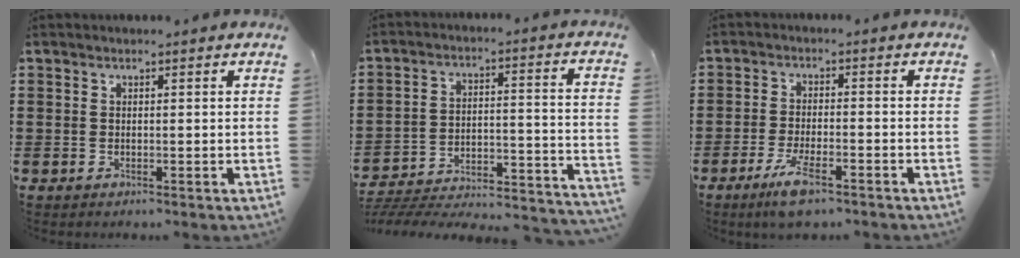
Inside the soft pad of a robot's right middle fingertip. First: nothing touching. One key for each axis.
{"total": 3.5, "fx": -3.3, "fy": 0.7, "fz": 1.2, "tx": -0.033, "ty": -0.017, "tz": -0.076}
{"total": 6.1, "fx": -3.7, "fy": 1.5, "fz": 4.5, "tx": -0.099, "ty": -0.006, "tz": -0.071}